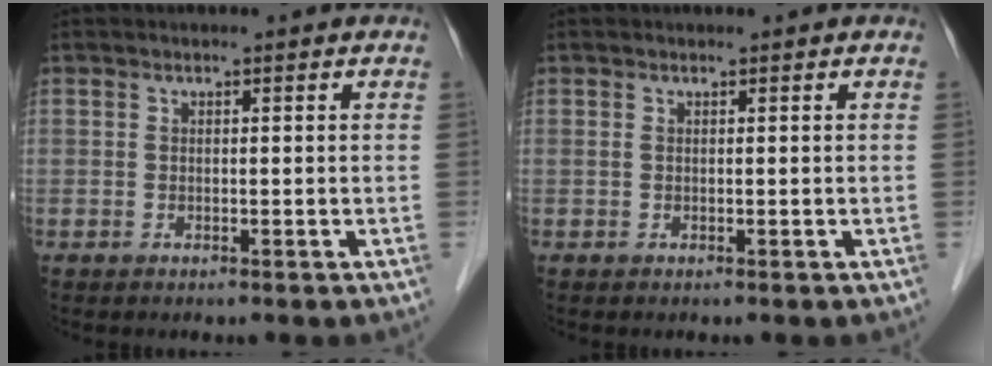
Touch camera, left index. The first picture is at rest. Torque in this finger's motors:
{"motor_torque": [-0.08, 0.11, 0.06, 0.00]}